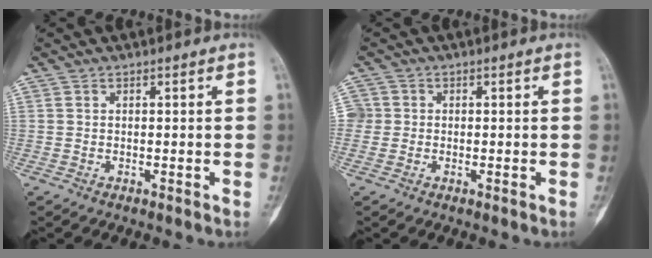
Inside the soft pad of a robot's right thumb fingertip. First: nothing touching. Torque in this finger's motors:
{"motor_torque": [-0.03, -0.07, 0.43, -0.02, -0.02]}